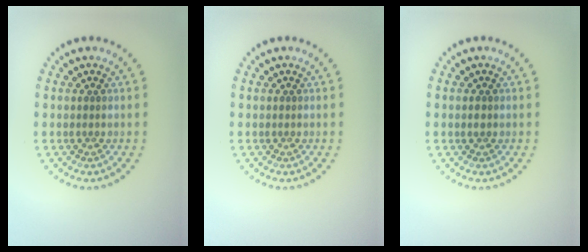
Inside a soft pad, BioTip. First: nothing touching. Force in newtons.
{"total": 0.0}
{"total": 0.5, "press": 0.5, "slide": 0.1}